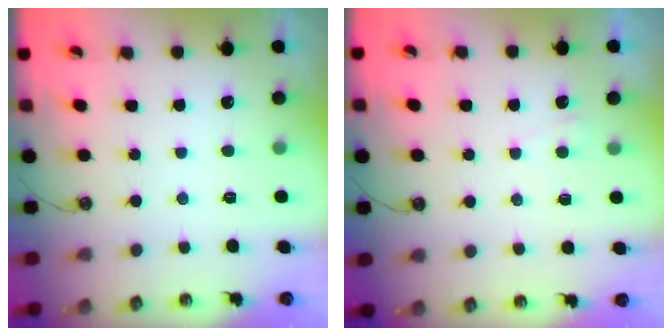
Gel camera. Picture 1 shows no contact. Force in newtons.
{"total": 1.4, "press": 1.3, "slide": 0.3}